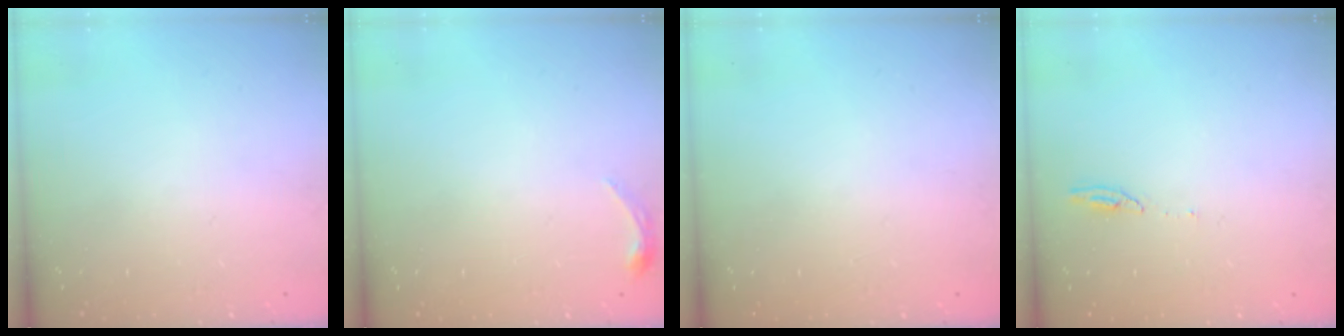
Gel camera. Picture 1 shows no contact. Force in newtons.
{"total": 3.4, "press": 3.3, "slide": 0.6}
{"total": 0.0}
{"total": 3.5, "press": 3.5, "slide": 0.3}